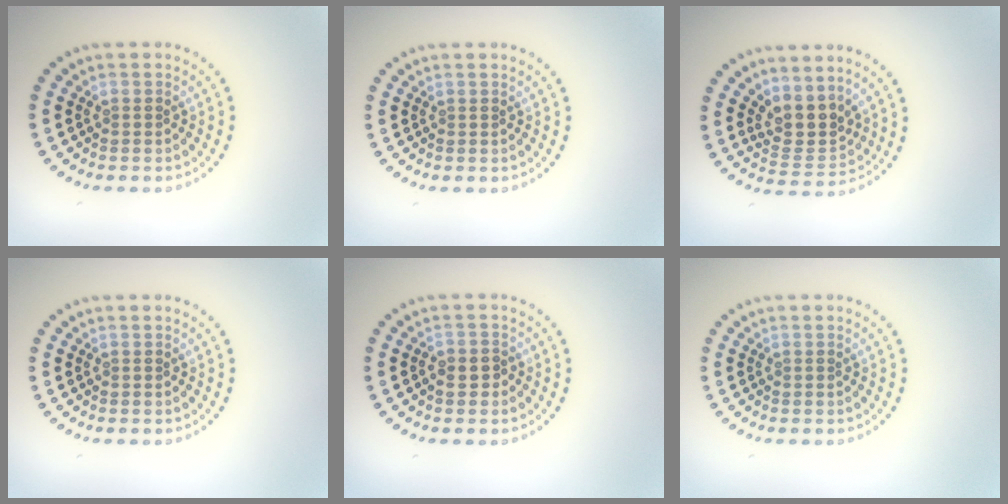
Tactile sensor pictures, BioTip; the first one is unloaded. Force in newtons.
{"total": 0.0}
{"total": 3.2, "press": 2.4, "slide": 2.1}
{"total": 0.0}
{"total": 1.3, "press": 1.2, "slide": 0.5}
{"total": 0.0}